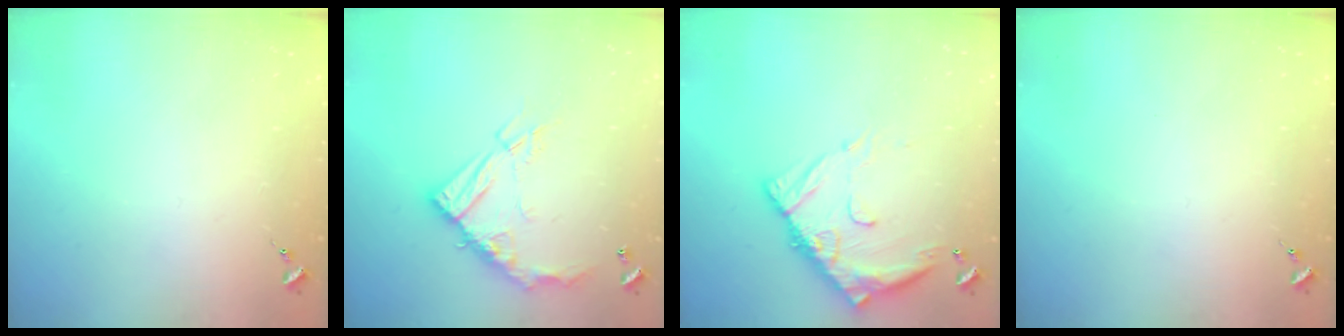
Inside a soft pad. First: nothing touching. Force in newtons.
{"total": 16.2, "press": 16.2, "slide": 1.4}
{"total": 14.4, "press": 14.4, "slide": 1.3}
{"total": 0.0}